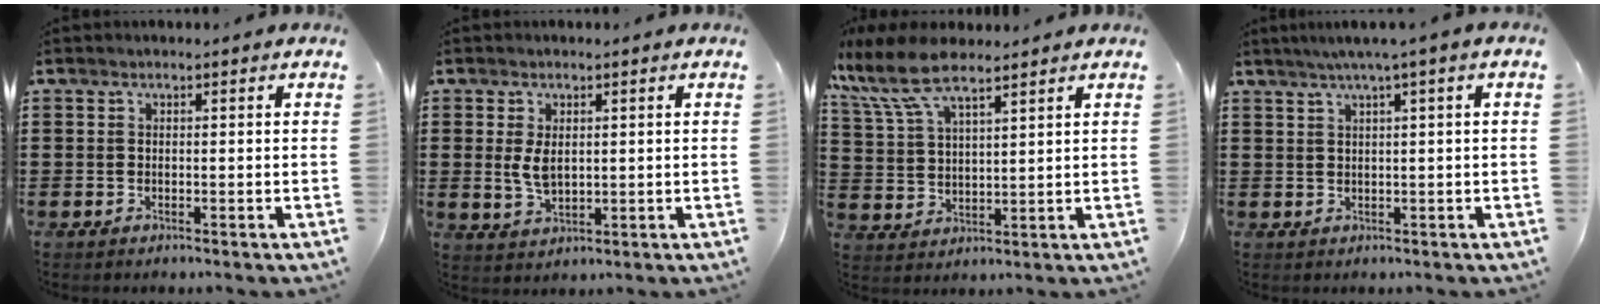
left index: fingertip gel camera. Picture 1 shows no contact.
{"total": 4.0, "force": [0.6, 2.2, 3.3], "torque": [-0.084, 0.000, 0.007]}
{"total": 8.9, "force": [6.6, 2.9, 5.3], "torque": [-0.130, -0.015, 0.119]}
{"total": 2.3, "force": [0.8, -0.5, 2.1], "torque": [-0.038, -0.005, 0.014]}